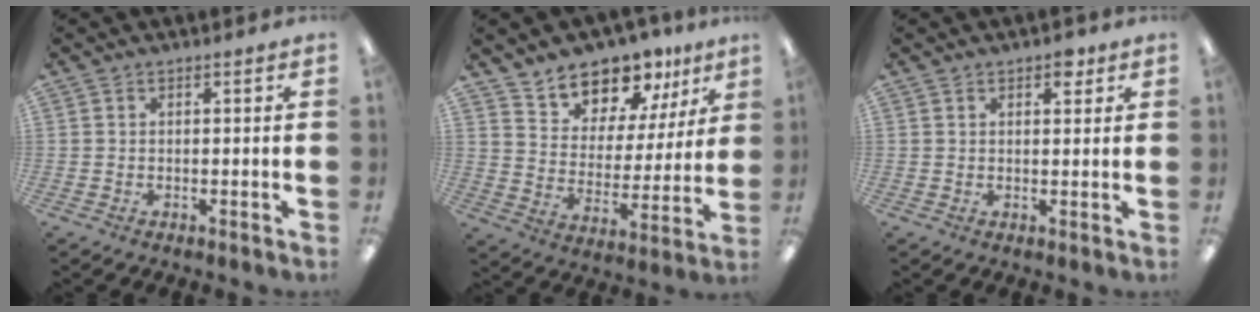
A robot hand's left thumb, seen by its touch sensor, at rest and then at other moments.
{"total": 13.0, "force": [11.4, 5.8, 1.8], "torque": [-0.039, -0.104, 0.215]}
{"total": 3.3, "force": [2.1, 1.8, 1.8], "torque": [-0.015, -0.004, 0.033]}